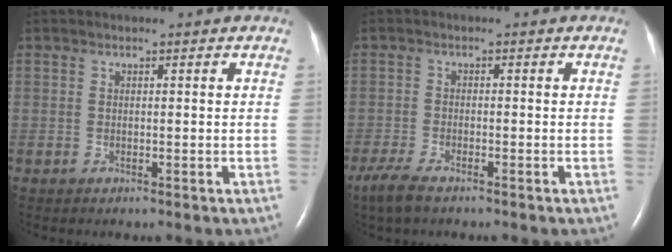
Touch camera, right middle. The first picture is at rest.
{"total": 4.6, "force": [-3.4, 1.0, 2.8], "torque": [-0.067, -0.013, -0.060]}